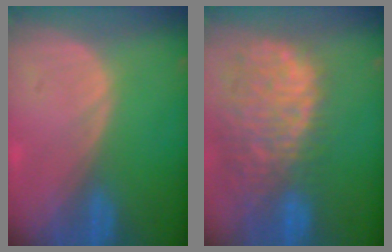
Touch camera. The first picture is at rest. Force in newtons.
{"total": 13.7, "press": 11.2, "slide": 7.9}